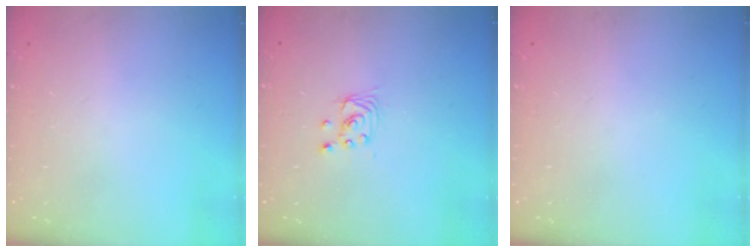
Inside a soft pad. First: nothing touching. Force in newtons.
{"total": 2.4, "press": 2.4, "slide": 0.2}
{"total": 0.0}